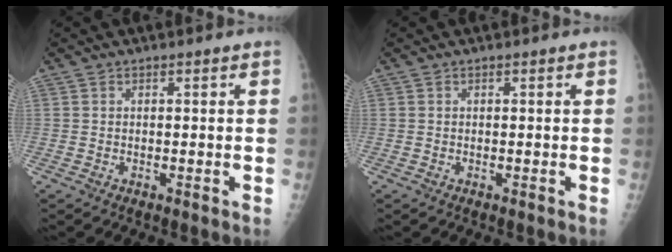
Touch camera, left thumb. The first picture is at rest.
{"total": 0.0}